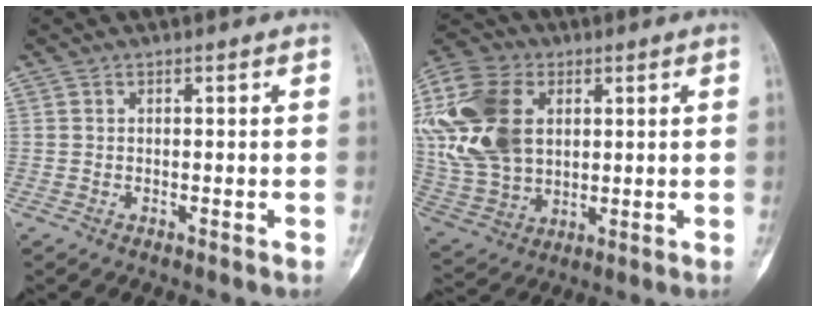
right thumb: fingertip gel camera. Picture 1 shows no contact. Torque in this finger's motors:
{"motor_torque": [2.17, 2.53, 1.36, -0.11, 0.39]}